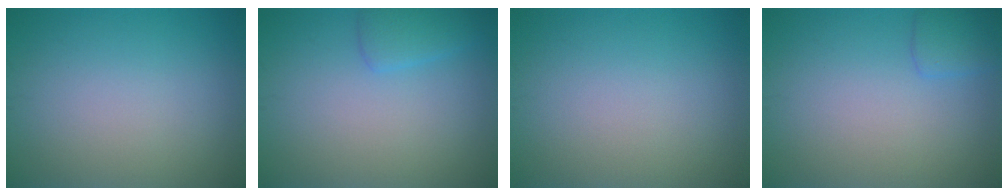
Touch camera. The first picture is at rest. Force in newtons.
{"total": 1.8, "press": 1.8, "slide": 0.2}
{"total": 0.0}
{"total": 1.7, "press": 1.7, "slide": 0.1}